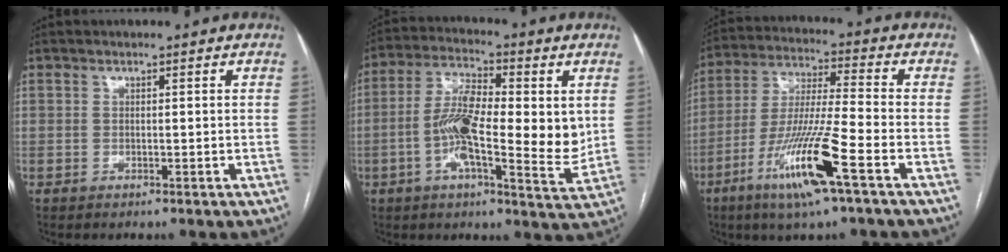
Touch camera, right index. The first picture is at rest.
{"total": 15.1, "force": [0.1, 4.4, 14.4], "torque": [-0.246, 0.003, -0.006]}
{"total": 14.4, "force": [-6.9, 0.0, 12.7], "torque": [-0.257, -0.021, -0.128]}